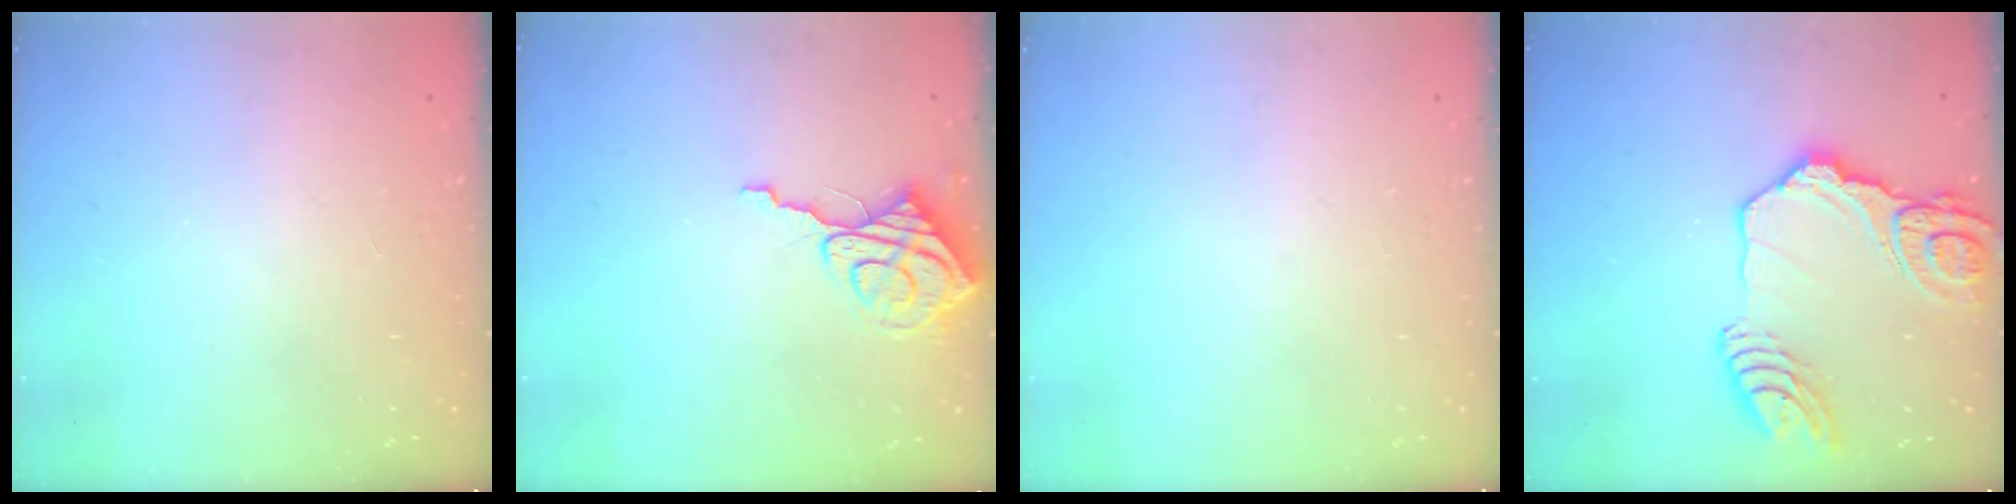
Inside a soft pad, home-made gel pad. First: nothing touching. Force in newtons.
{"total": 11.4, "press": 11.3, "slide": 1.1}
{"total": 0.0}
{"total": 23.3, "press": 23.1, "slide": 3.0}